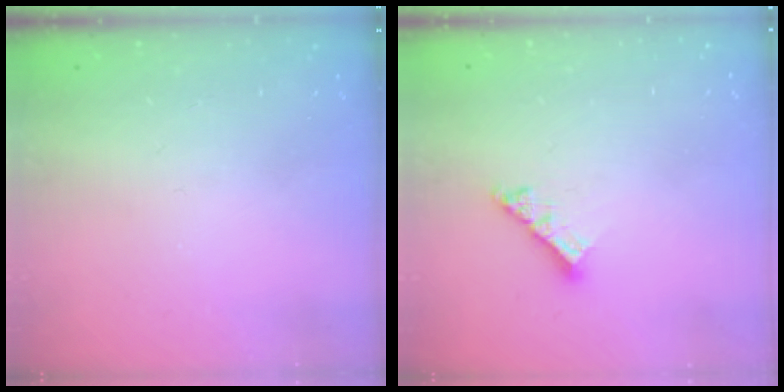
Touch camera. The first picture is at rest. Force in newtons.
{"total": 6.0, "press": 6.0, "slide": 0.7}